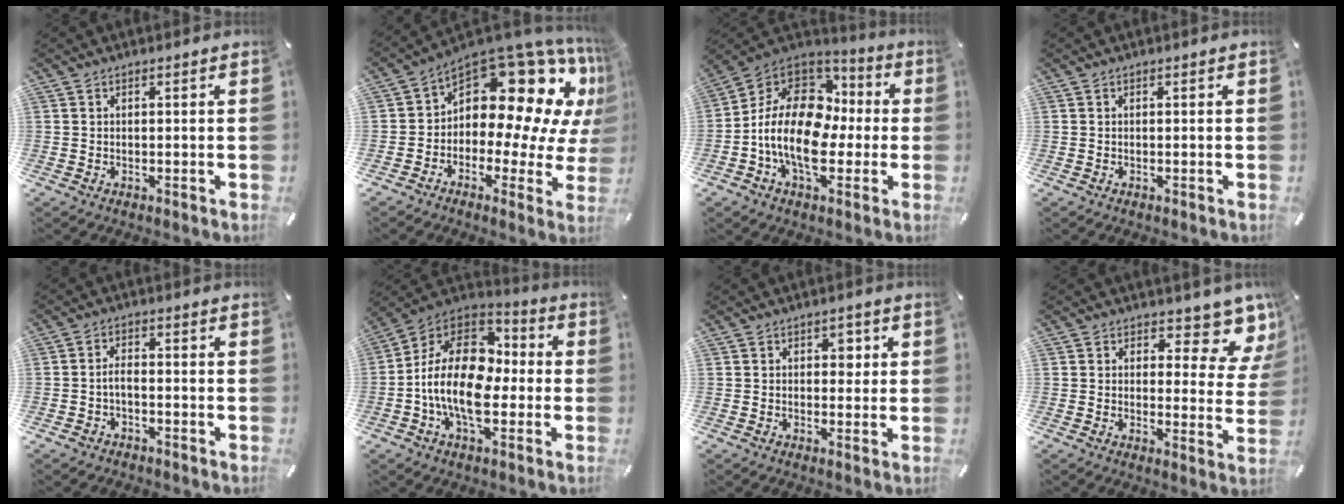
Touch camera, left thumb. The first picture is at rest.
{"total": 17.3, "force": [7.7, 10.1, 11.8], "torque": [-0.157, -0.077, 0.124]}
{"total": 18.4, "force": [-3.5, 12.9, 12.6], "torque": [-0.262, 0.012, -0.060]}
{"total": 0.0}
{"total": 2.9, "force": [-1.4, 1.7, 2.0], "torque": [-0.038, 0.010, -0.028]}
{"total": 18.5, "force": [-4.2, 11.6, 13.7], "torque": [-0.279, 0.021, -0.071]}
{"total": 2.9, "force": [0.7, 2.1, 1.9], "torque": [-0.009, -0.005, 0.001]}
{"total": 9.7, "force": [7.1, 4.1, 5.2], "torque": [-0.052, -0.063, 0.120]}